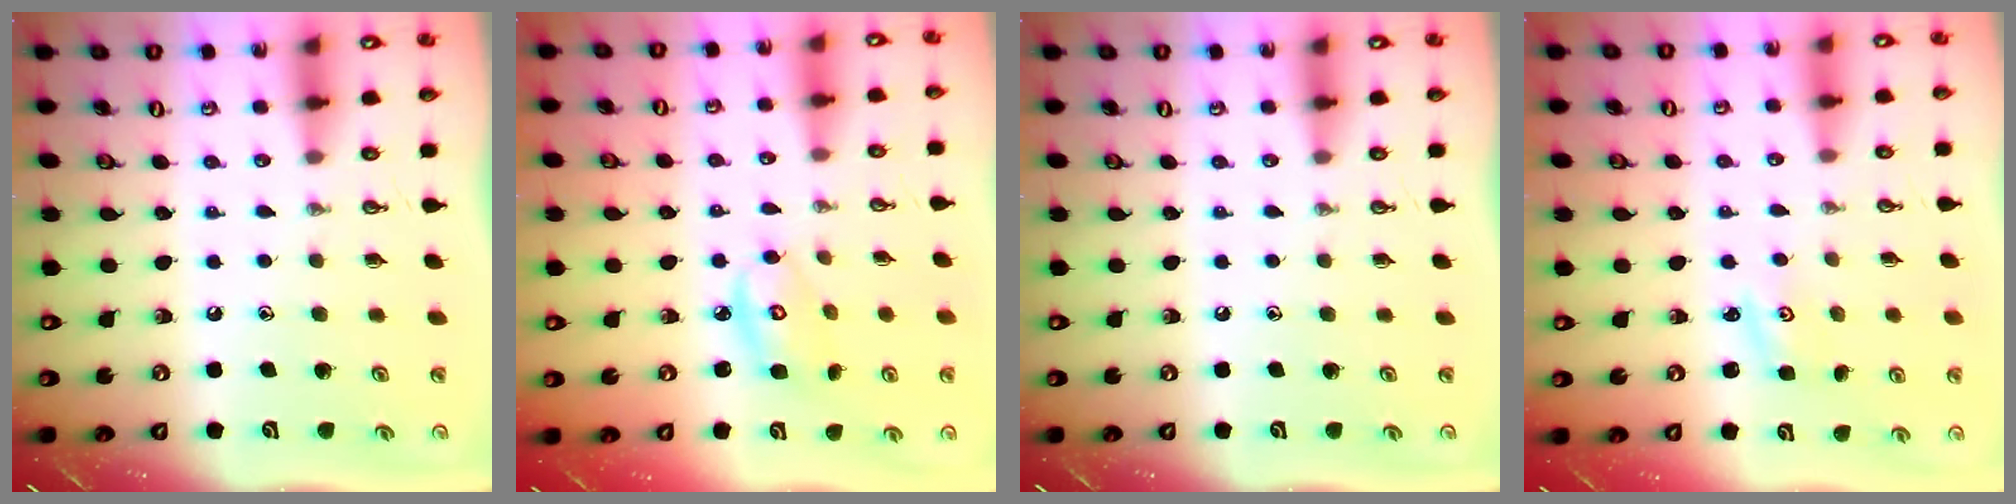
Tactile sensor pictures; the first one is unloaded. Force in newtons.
{"total": 6.4, "press": 6.4, "slide": 0.3}
{"total": 0.0}
{"total": 1.7, "press": 1.6, "slide": 0.3}